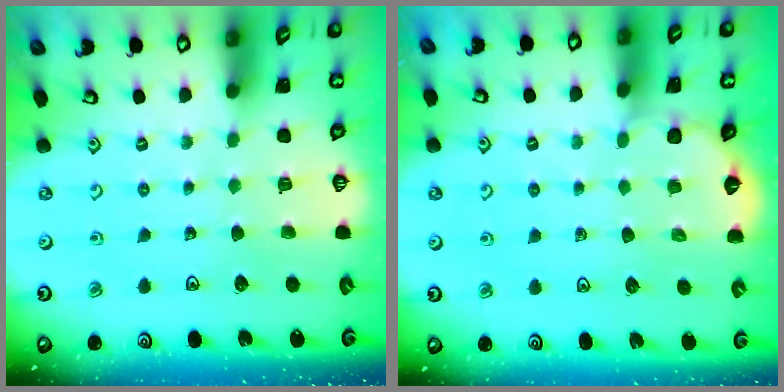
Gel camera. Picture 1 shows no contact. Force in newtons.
{"total": 3.0, "press": 2.9, "slide": 0.5}